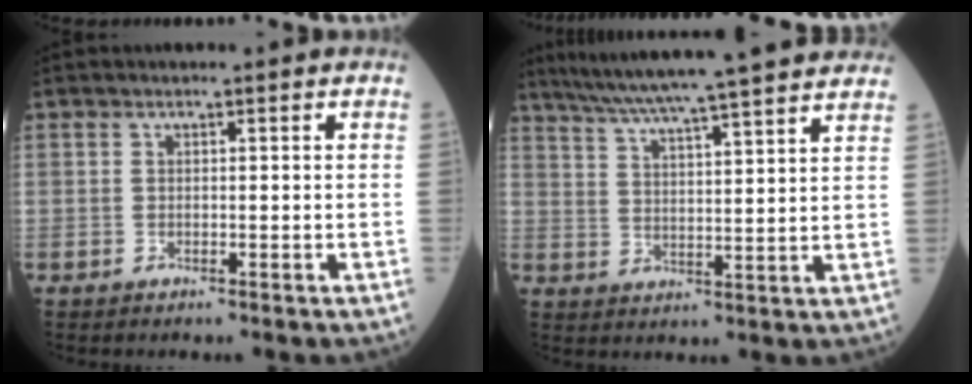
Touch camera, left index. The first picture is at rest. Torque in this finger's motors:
{"motor_torque": [1.03, -1.11, 0.11, 0.10]}